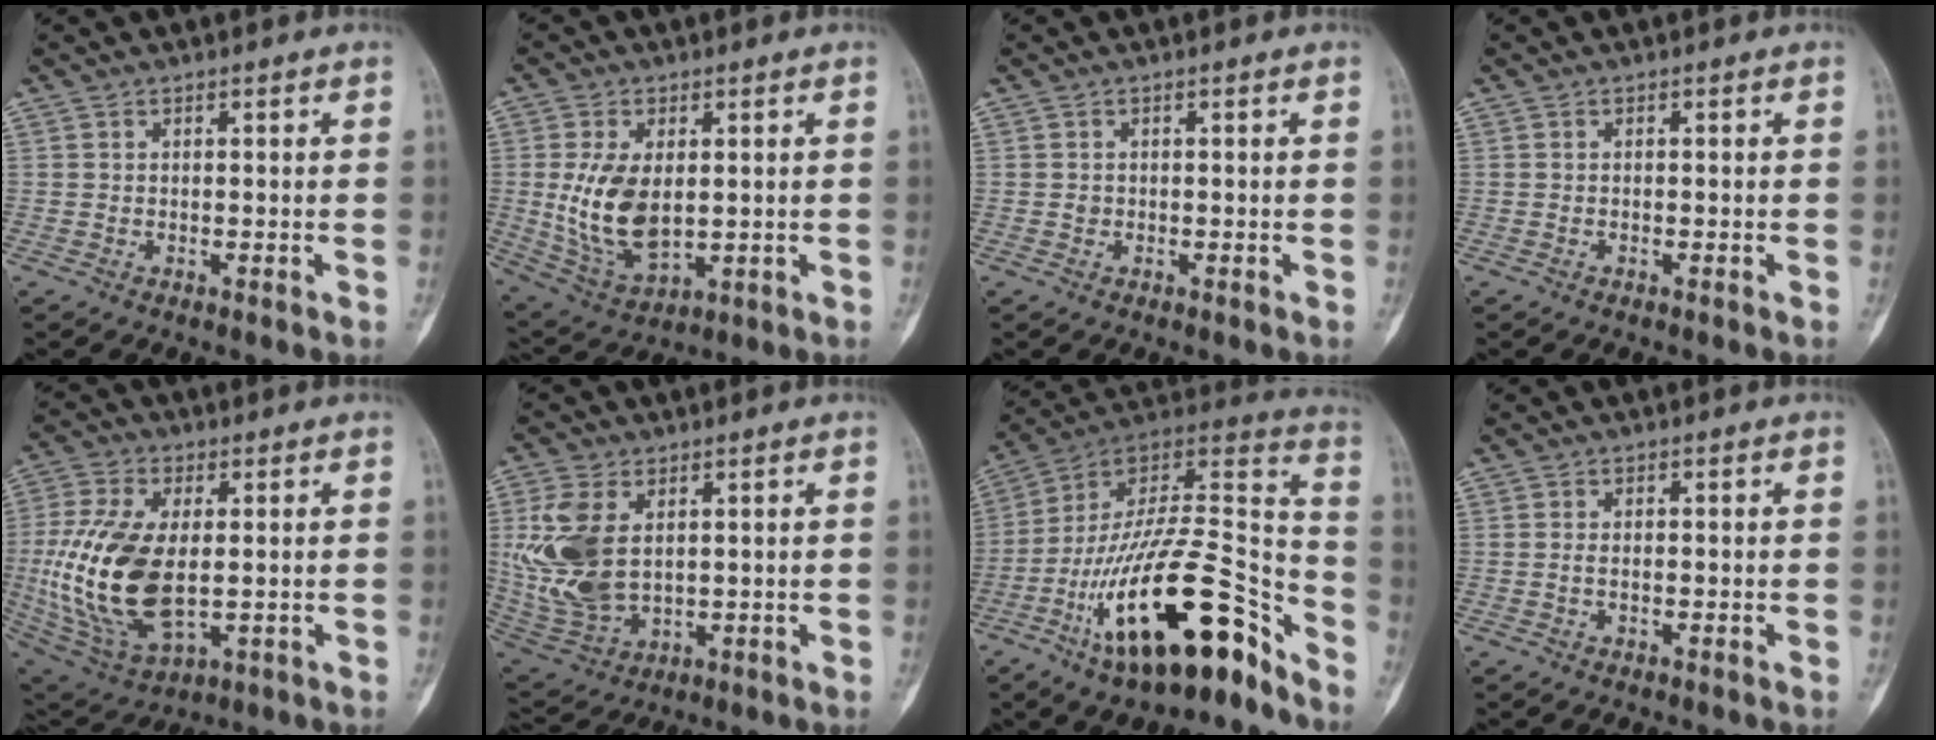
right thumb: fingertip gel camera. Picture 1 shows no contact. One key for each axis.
{"total": 12.5, "fx": 0.8, "fy": 7.3, "fz": 10.1, "tx": -0.187, "ty": -0.012, "tz": 0.033}
{"total": 0.7, "fx": -0.1, "fy": 0.6, "fz": 0.2, "tx": -0.001, "ty": 0.003, "tz": -0.001}
{"total": 0.0}
{"total": 20.1, "fx": -0.5, "fy": 10.8, "fz": 17.0, "tx": -0.362, "ty": -0.012, "tz": 0.007}
{"total": 14.2, "fx": 2.6, "fy": 8.9, "fz": 10.8, "tx": -0.226, "ty": -0.012, "tz": 0.066}
{"total": 28.0, "fx": -15.6, "fy": 9.6, "fz": 21.2, "tx": -0.321, "ty": 0.096, "tz": -0.260}
{"total": 1.1, "fx": -0.2, "fy": 0.6, "fz": 0.9, "tx": -0.024, "ty": 0.005, "tz": -0.003}